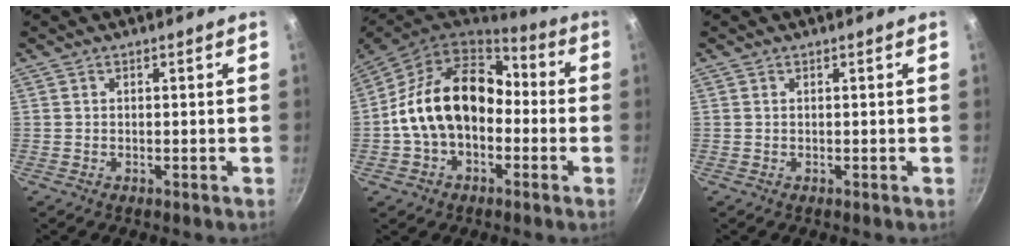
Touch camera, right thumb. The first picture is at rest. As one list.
[{"total": 17.7, "force": [-1.1, 12.6, 12.4], "torque": [-0.185, 0.052, -0.029]}, {"total": 0.0}]